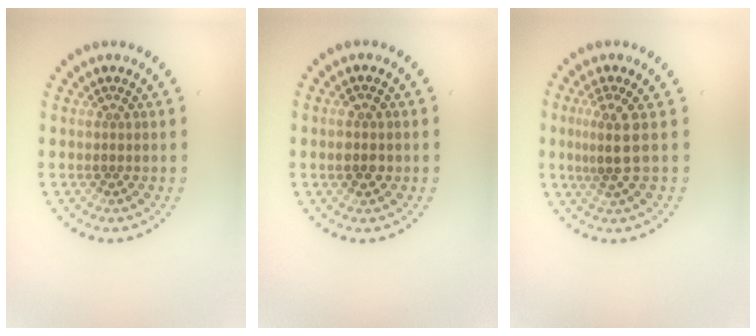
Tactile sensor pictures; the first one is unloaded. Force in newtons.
{"total": 1.2, "press": 1.2, "slide": 0.1}
{"total": 2.7, "press": 2.0, "slide": 1.9}